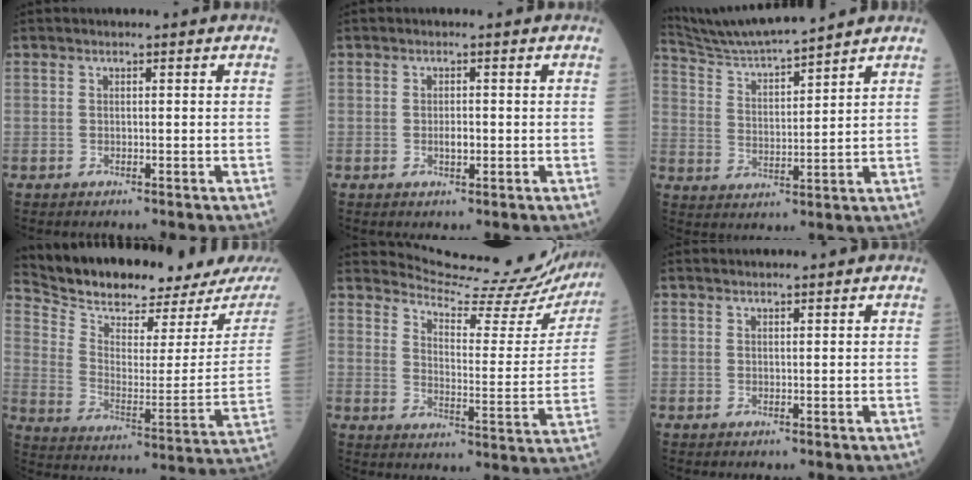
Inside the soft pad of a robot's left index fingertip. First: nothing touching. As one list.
[{"total": 1.5, "force": [-0.6, 0.5, 1.2], "torque": [-0.025, -0.006, -0.010]}, {"total": 10.5, "force": [10.0, -1.1, 3.3], "torque": [-0.074, 0.012, 0.188]}, {"total": 19.9, "force": [18.4, 2.6, 7.0], "torque": [-0.133, -0.059, 0.277]}, {"total": 19.7, "force": [19.2, 1.5, 3.9], "torque": [-0.062, -0.098, 0.230]}, {"total": 2.5, "force": [2.3, -0.2, 1.0], "torque": [-0.010, 0.018, 0.035]}]